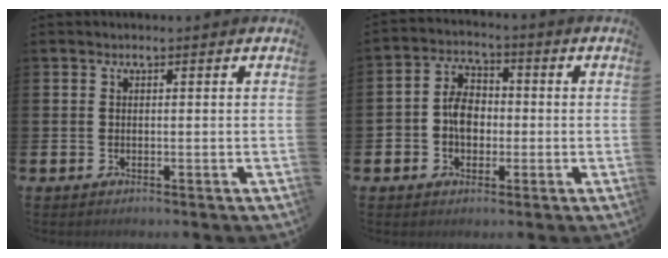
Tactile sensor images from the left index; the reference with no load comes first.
{"total": 5.2, "force": [-0.5, 4.0, 3.3], "torque": [-0.054, 0.008, -0.014]}